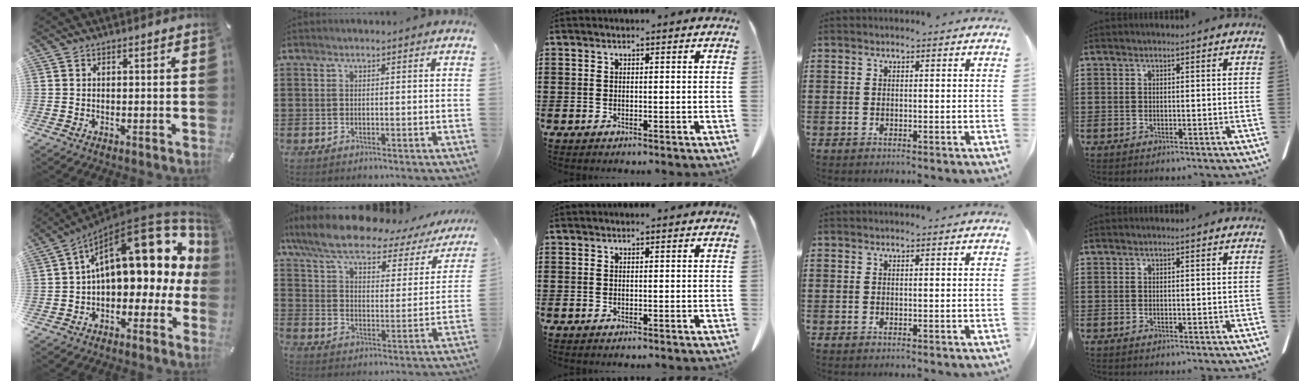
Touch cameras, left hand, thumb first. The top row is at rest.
{"thumb": {"total": 21.7, "force": [7.5, 10.7, 17.3], "torque": [-0.240, -0.044, 0.133]}, "index": {"total": 8.3, "force": [6.6, 1.6, 4.8], "torque": [-0.119, -0.040, 0.109]}}